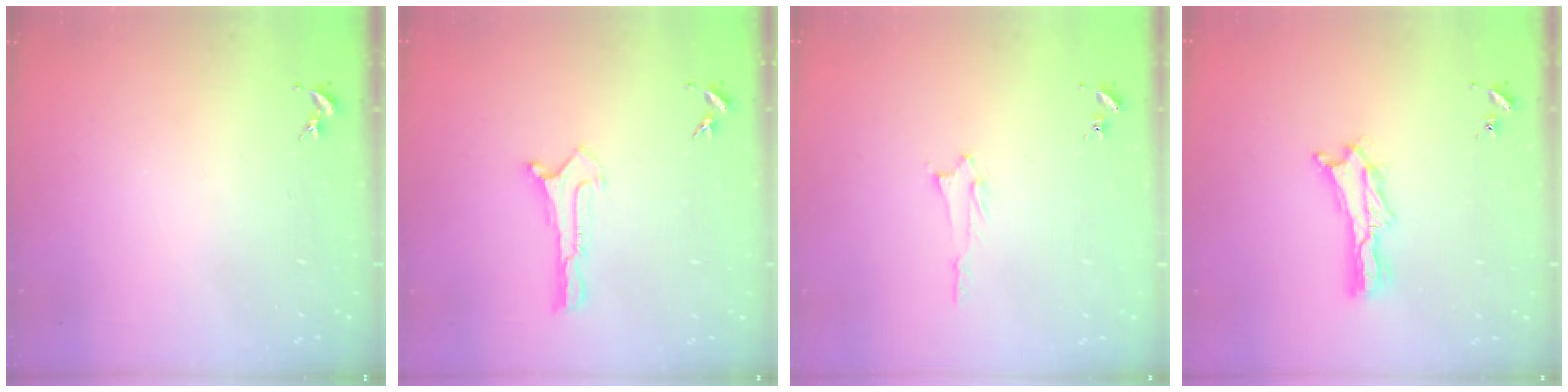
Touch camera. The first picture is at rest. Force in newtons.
{"total": 0.0}
{"total": 1.2, "press": 1.2, "slide": 0.1}
{"total": 2.1, "press": 2.1, "slide": 0.3}